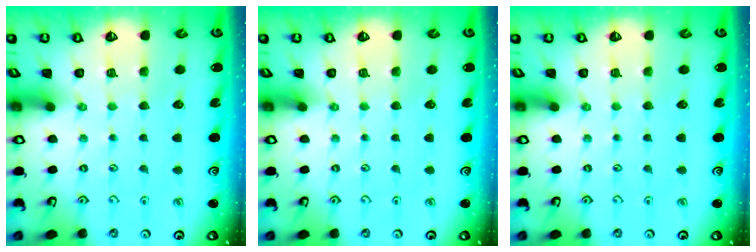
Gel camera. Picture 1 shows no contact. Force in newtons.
{"total": 0.0}
{"total": 0.0}